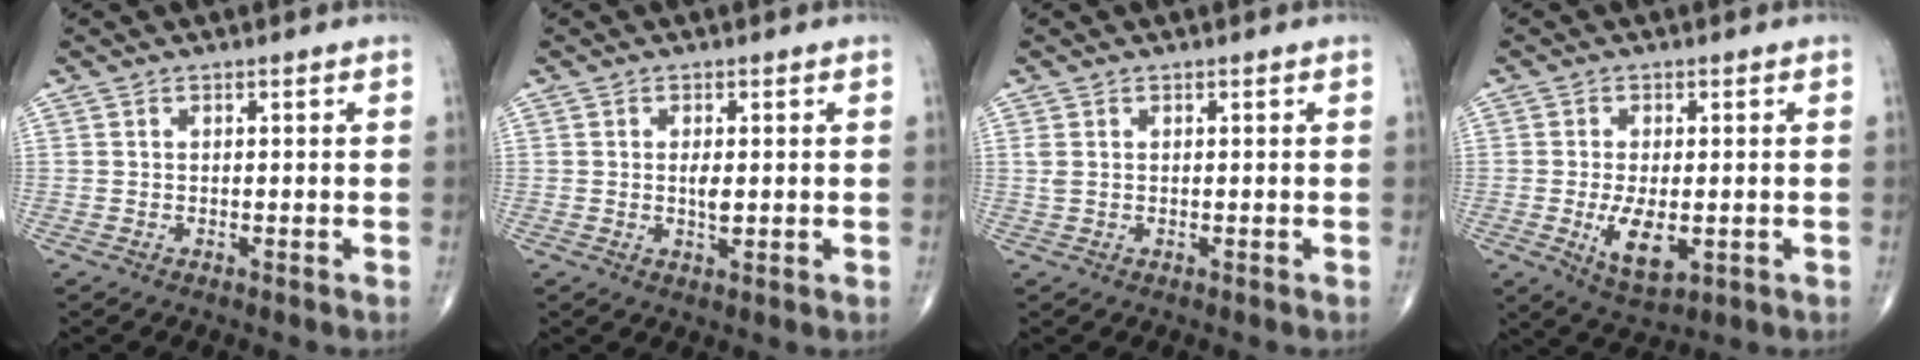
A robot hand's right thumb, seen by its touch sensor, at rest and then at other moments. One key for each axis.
{"total": 2.5, "fx": 0.1, "fy": 0.9, "fz": 2.3, "tx": -0.039, "ty": -0.005, "tz": 0.000}
{"total": 1.2, "fx": 0.3, "fy": 0.6, "fz": 1.0, "tx": -0.030, "ty": 0.008, "tz": 0.014}
{"total": 7.6, "fx": -1.5, "fy": 3.5, "fz": 6.5, "tx": -0.108, "ty": -0.016, "tz": -0.018}